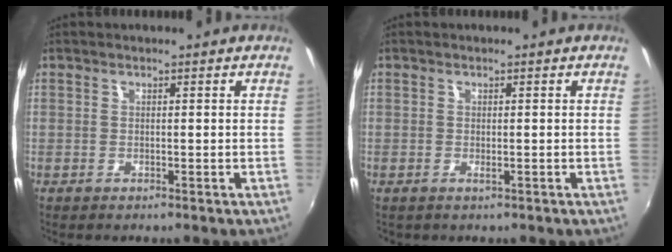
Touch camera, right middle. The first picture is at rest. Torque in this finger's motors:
{"motor_torque": [1.08, -1.06, -0.03, 0.03]}